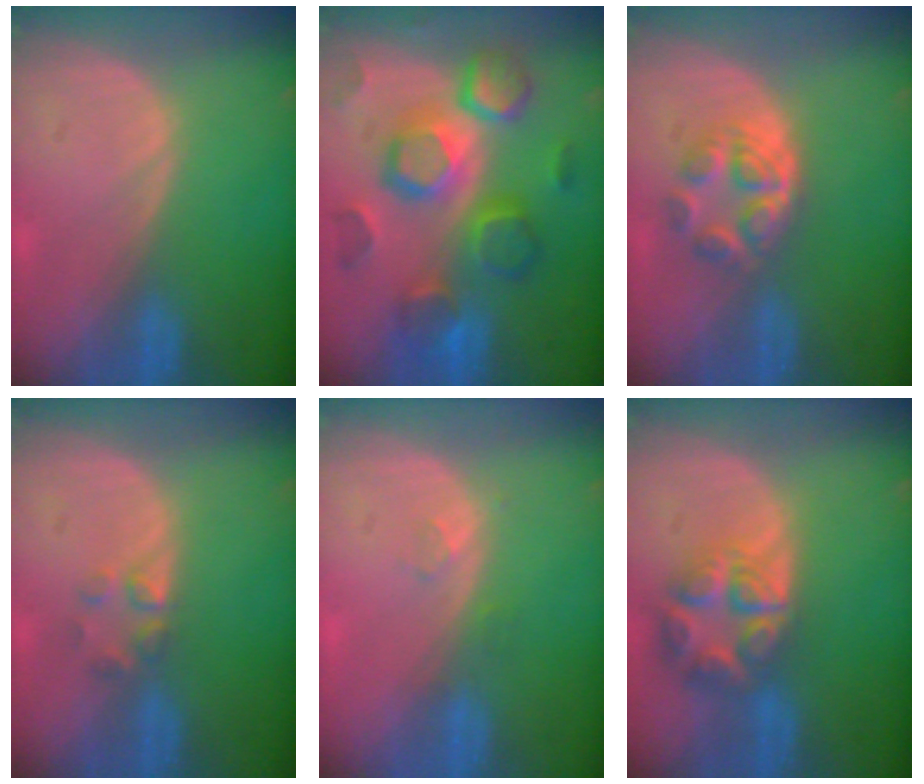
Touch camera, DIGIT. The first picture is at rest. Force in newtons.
{"total": 11.8, "press": 11.7, "slide": 1.0}
{"total": 6.3, "press": 5.3, "slide": 3.3}
{"total": 2.2, "press": 2.2, "slide": 0.2}
{"total": 1.4, "press": 1.3, "slide": 0.6}
{"total": 7.9, "press": 6.9, "slide": 3.9}